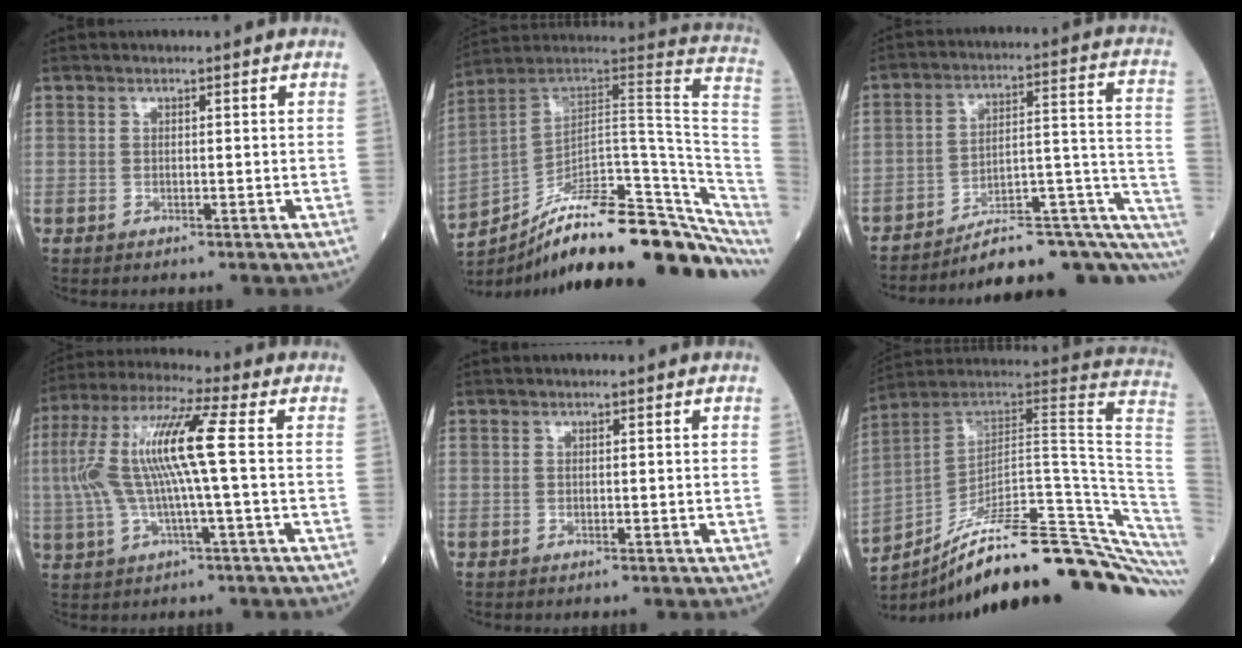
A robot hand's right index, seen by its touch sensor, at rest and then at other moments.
{"total": 24.8, "force": [-18.0, 4.3, 16.6], "torque": [-0.136, 0.053, -0.269]}
{"total": 17.4, "force": [-11.5, 4.2, 12.3], "torque": [-0.100, 0.075, -0.153]}
{"total": 13.4, "force": [0.7, 0.7, 13.4], "torque": [-0.281, 0.026, 0.004]}
{"total": 0.0}
{"total": 30.6, "force": [-21.6, 2.4, 21.5], "torque": [-0.177, 0.026, -0.313]}